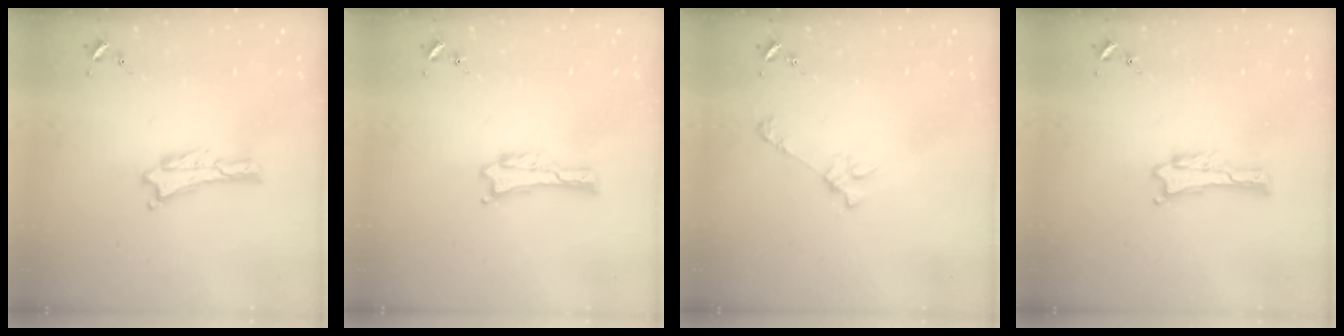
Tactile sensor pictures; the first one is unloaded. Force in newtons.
{"total": 0.0}
{"total": 2.4, "press": 2.4, "slide": 0.3}
{"total": 0.0}